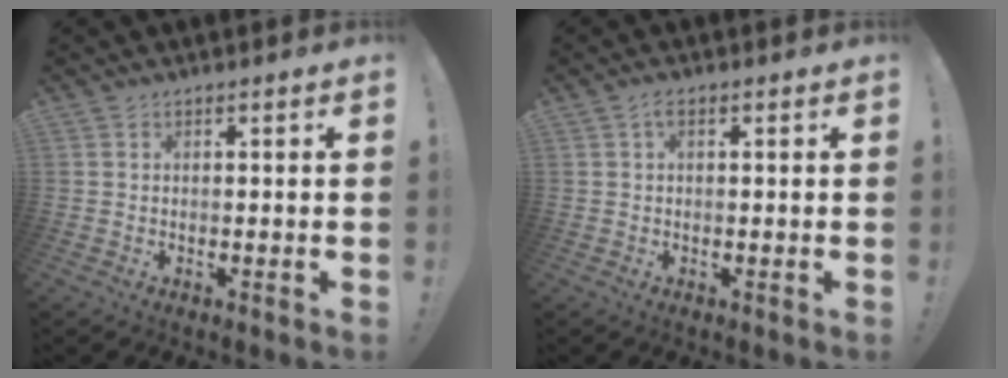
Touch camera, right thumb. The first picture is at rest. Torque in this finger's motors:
{"motor_torque": [-0.50, 0.03, -0.21, 0.15, 0.07]}